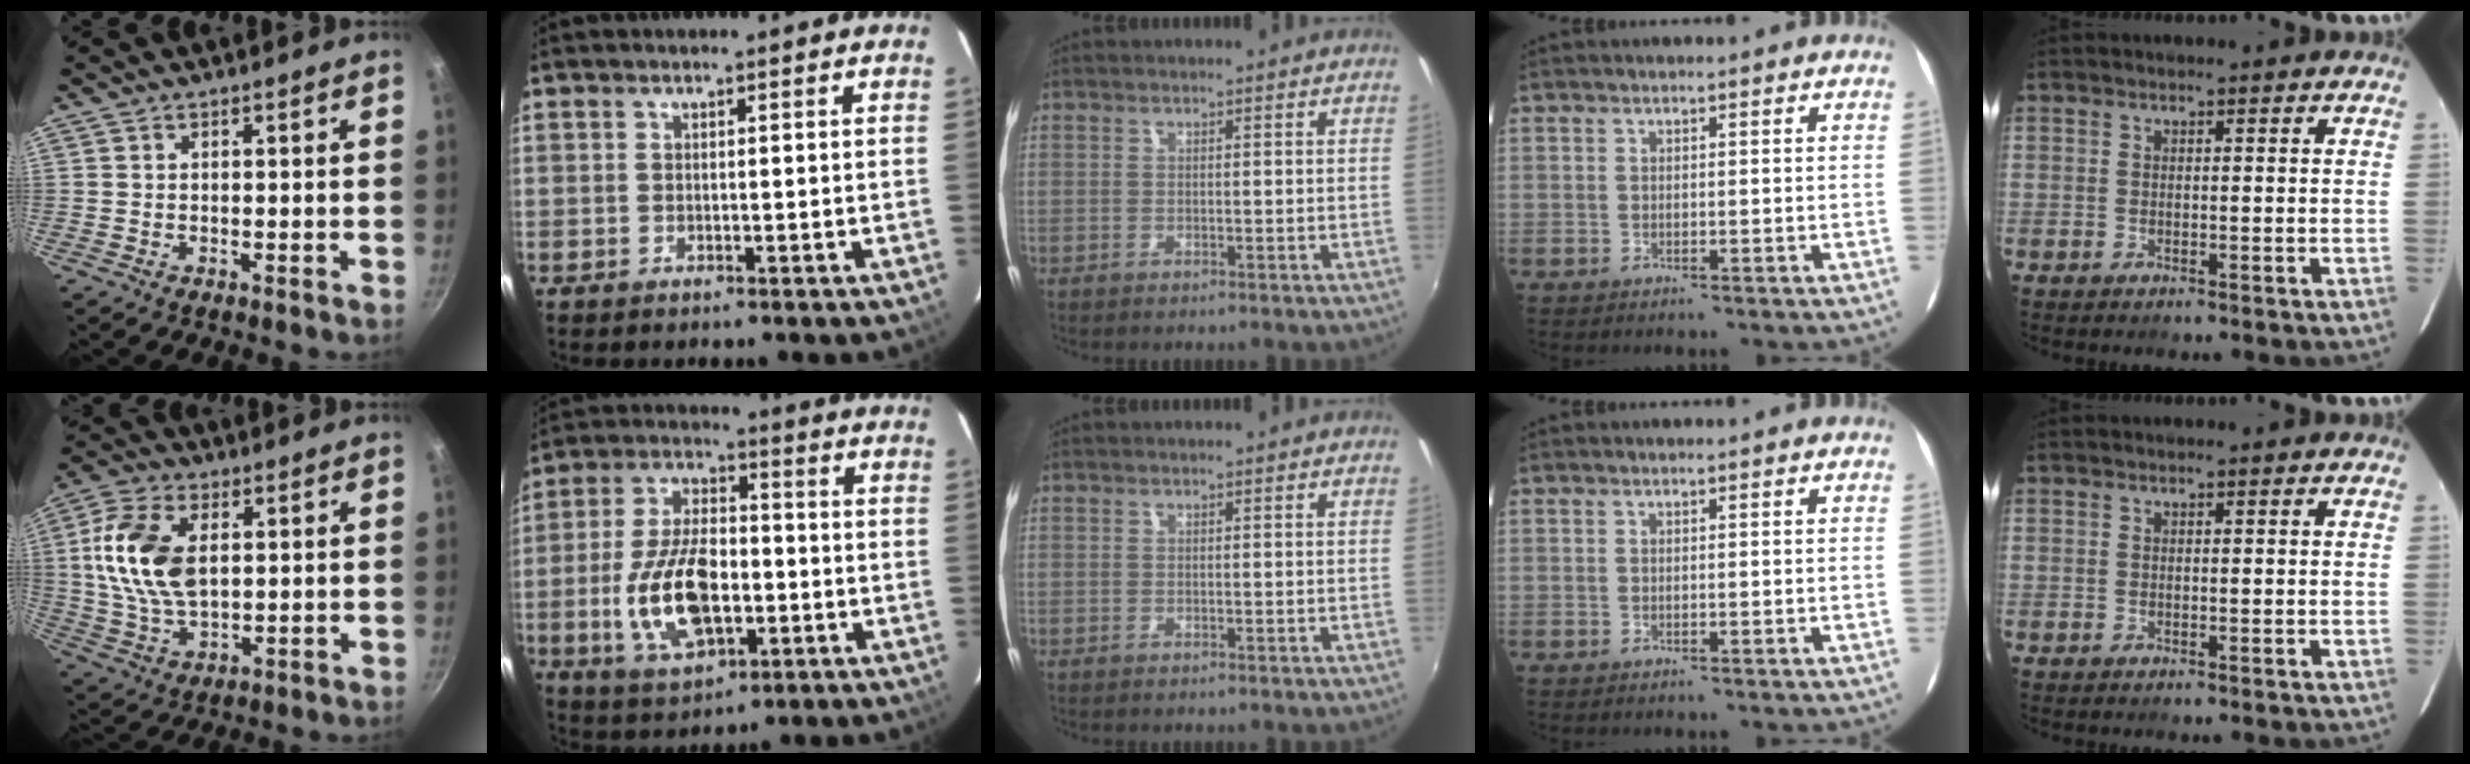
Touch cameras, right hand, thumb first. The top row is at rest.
{"thumb": {"total": 14.4, "force": [2.4, 8.4, 11.3], "torque": [-0.211, -0.003, 0.046]}, "index": {"total": 15.9, "force": [-3.8, 8.5, 12.9], "torque": [-0.264, 0.002, -0.056]}}